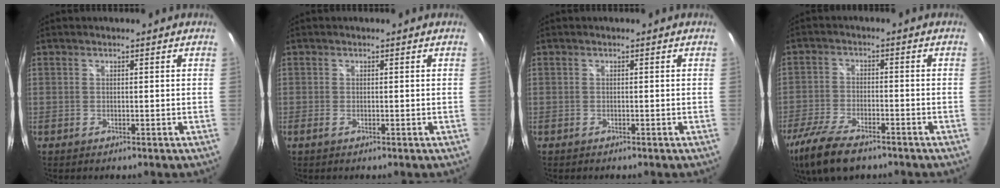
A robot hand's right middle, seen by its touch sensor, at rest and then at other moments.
{"total": 0.8, "force": [-0.4, 0.1, 0.7], "torque": [-0.014, -0.002, -0.010]}
{"total": 0.5, "force": [-0.5, 0.2, 0.1], "torque": [-0.004, 0.001, -0.007]}
{"total": 12.9, "force": [-9.4, 4.5, 7.6], "torque": [-0.181, -0.037, -0.172]}